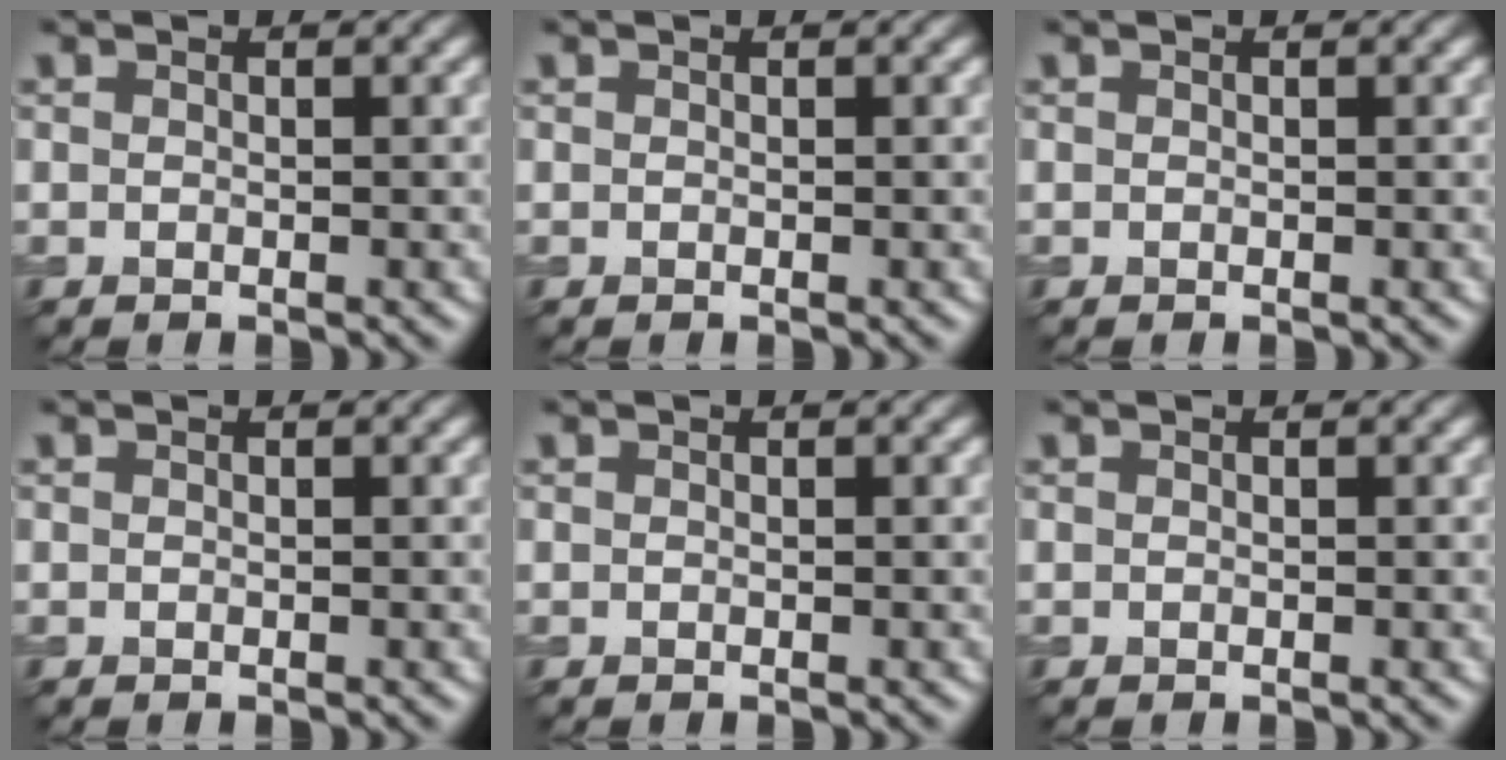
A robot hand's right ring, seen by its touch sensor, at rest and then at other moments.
{"total": 0.0}
{"total": 0.0}
{"total": 0.0}
{"total": 0.0}
{"total": 0.0}